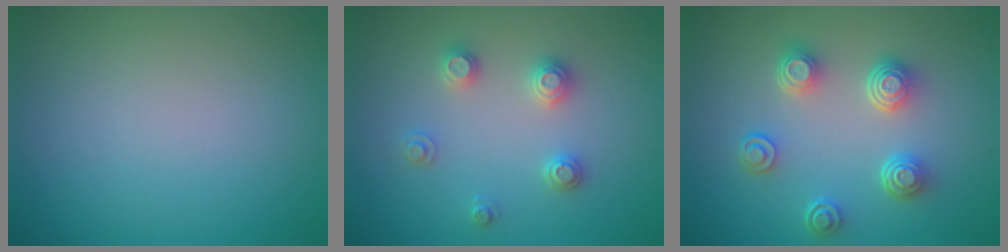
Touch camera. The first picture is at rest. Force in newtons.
{"total": 2.5, "press": 2.5, "slide": 0.3}
{"total": 4.4, "press": 3.2, "slide": 2.9}